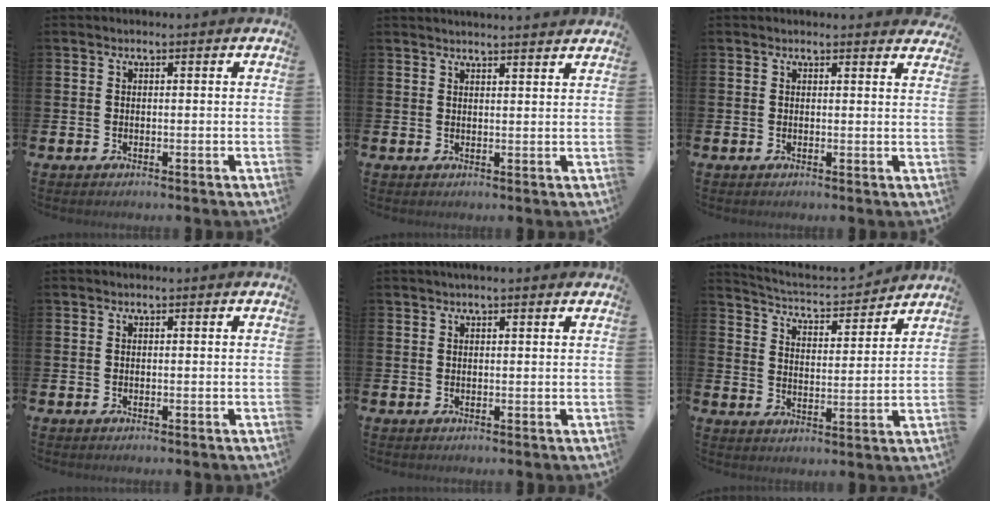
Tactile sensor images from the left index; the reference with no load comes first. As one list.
[{"total": 2.3, "force": [2.3, -0.2, 0.0], "torque": [0.004, -0.016, 0.041]}, {"total": 1.2, "force": [1.2, 0.2, 0.0], "torque": [0.009, -0.006, 0.021]}, {"total": 0.0}, {"total": 1.3, "force": [1.1, 0.0, 0.6], "torque": [-0.002, -0.003, 0.017]}, {"total": 4.9, "force": [4.7, 0.7, 0.7], "torque": [-0.044, -0.038, 0.077]}]